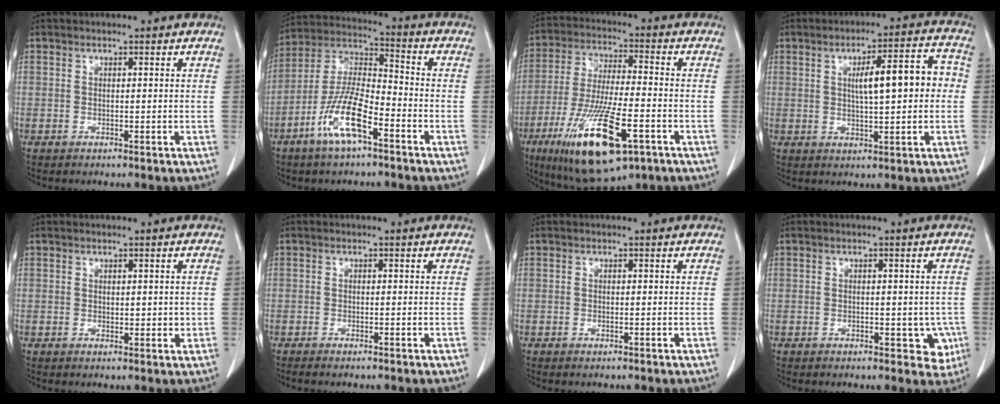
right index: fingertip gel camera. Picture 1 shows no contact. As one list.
[{"total": 11.7, "force": [-5.8, 2.8, 9.7], "torque": [-0.199, 0.000, -0.111]}, {"total": 17.9, "force": [-8.3, 4.2, 15.3], "torque": [-0.307, -0.034, -0.134]}, {"total": 9.5, "force": [0.9, 2.2, 9.2], "torque": [-0.133, 0.030, 0.016]}, {"total": 1.6, "force": [0.4, 1.1, 1.1], "torque": [-0.010, -0.002, 0.009]}, {"total": 1.3, "force": [-1.1, 0.0, 0.7], "torque": [-0.012, -0.002, -0.015]}, {"total": 0.0}, {"total": 4.9, "force": [-1.4, 3.1, 3.5], "torque": [-0.015, 0.003, -0.010]}]